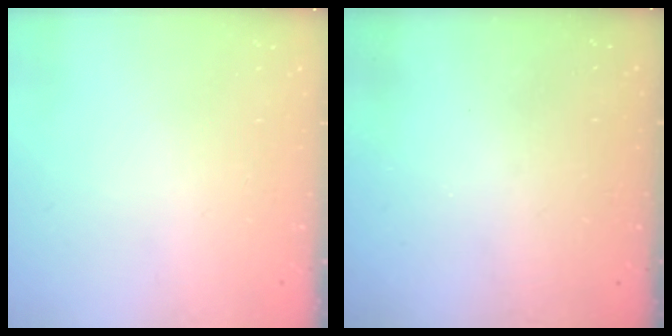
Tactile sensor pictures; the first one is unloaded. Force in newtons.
{"total": 3.3, "press": 3.3, "slide": 0.1}